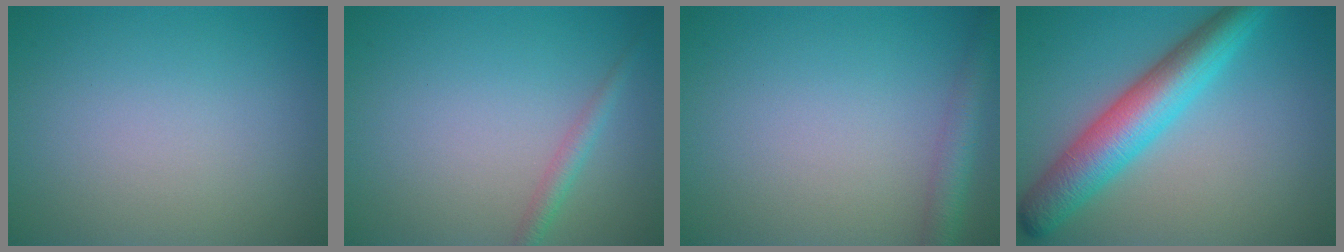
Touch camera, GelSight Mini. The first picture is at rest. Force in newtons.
{"total": 1.5, "press": 1.5, "slide": 0.1}
{"total": 2.8, "press": 2.8, "slide": 0.2}
{"total": 6.9, "press": 6.9, "slide": 0.1}